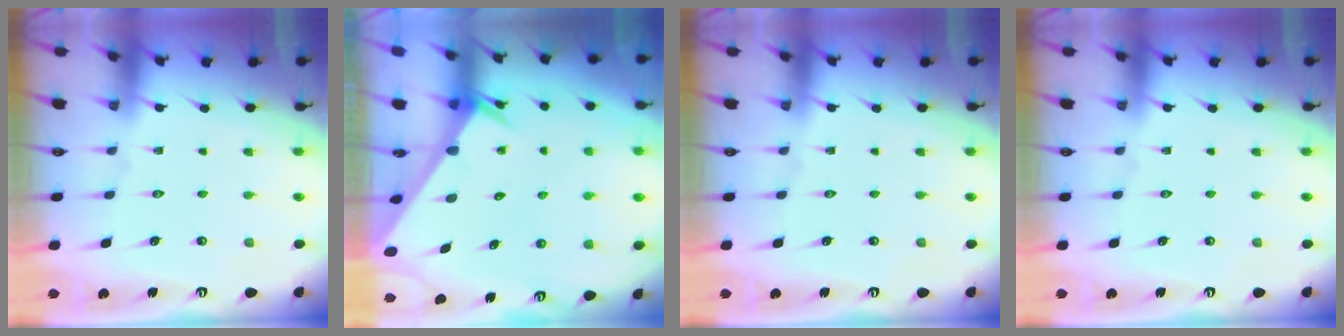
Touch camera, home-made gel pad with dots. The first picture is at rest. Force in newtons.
{"total": 2.5, "press": 2.5, "slide": 0.1}
{"total": 0.0}
{"total": 0.0}